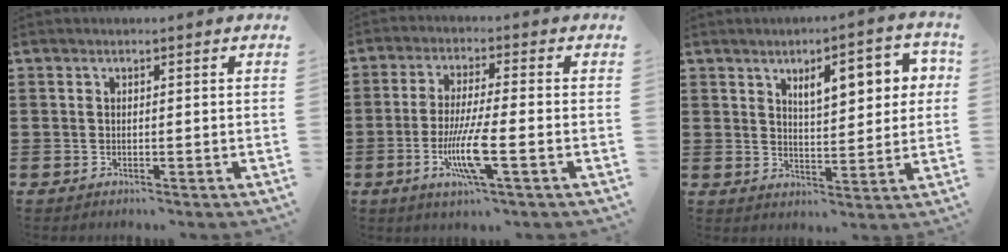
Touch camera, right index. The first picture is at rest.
{"total": 8.6, "force": [-2.9, 1.2, 8.0], "torque": [-0.165, -0.018, -0.057]}
{"total": 7.4, "force": [3.1, 2.9, 6.1], "torque": [-0.094, -0.004, 0.043]}